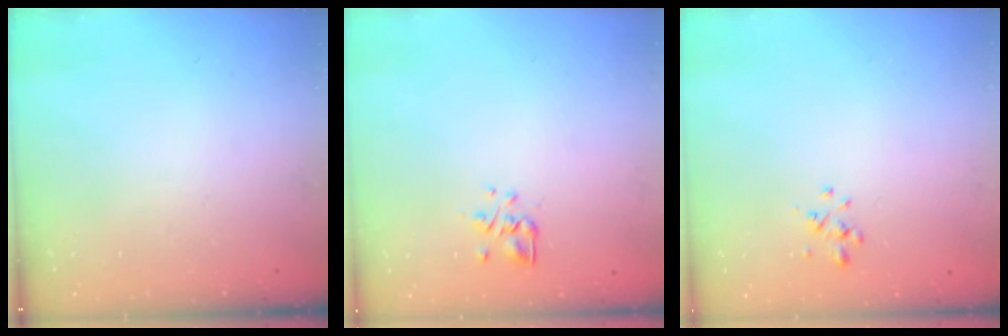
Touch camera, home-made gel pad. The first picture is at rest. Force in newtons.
{"total": 2.9, "press": 2.6, "slide": 1.4}
{"total": 0.8, "press": 0.7, "slide": 0.5}